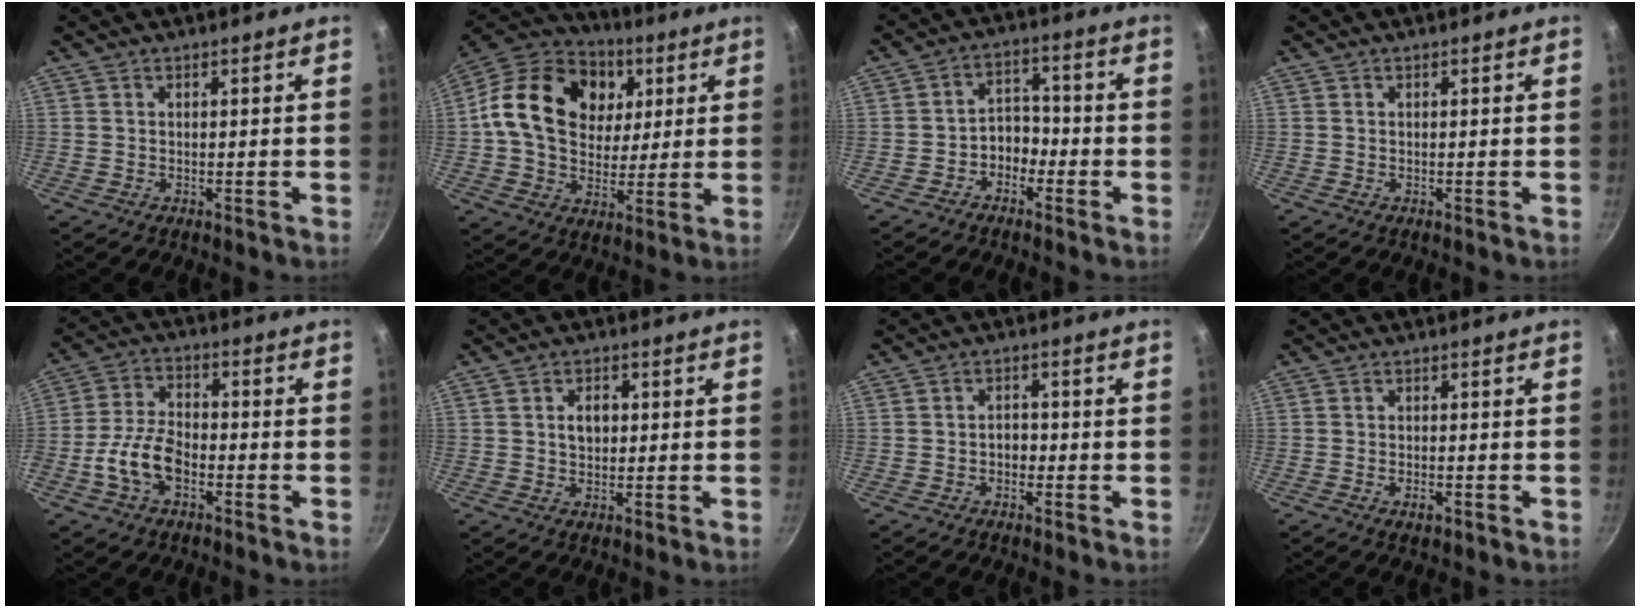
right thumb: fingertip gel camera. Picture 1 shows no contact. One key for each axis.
{"total": 22.6, "fx": 5.5, "fy": 17.0, "fz": 13.9, "tx": -0.224, "ty": 0.008, "tz": 0.085}
{"total": 5.2, "fx": -2.6, "fy": 3.8, "fz": 2.5, "tx": -0.003, "ty": 0.039, "tz": -0.048}
{"total": 0.0}
{"total": 9.6, "fx": -3.6, "fy": 5.5, "fz": 7.0, "tx": -0.123, "ty": 0.037, "tz": -0.074}
{"total": 3.8, "fx": 0.5, "fy": 2.8, "fz": 2.6, "tx": -0.027, "ty": 0.005, "tz": 0.007}
{"total": 2.5, "fx": -0.9, "fy": 1.8, "fz": 1.4, "tx": -0.002, "ty": 0.013, "tz": -0.014}
{"total": 2.3, "fx": -1.1, "fy": 1.1, "fz": 1.7, "tx": -0.032, "ty": 0.004, "tz": -0.020}